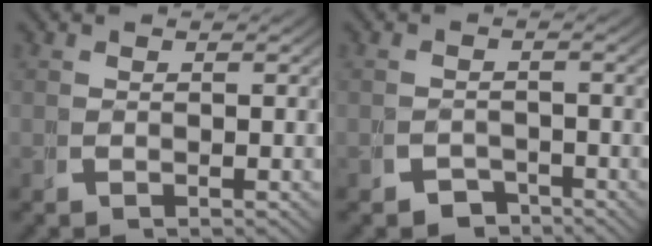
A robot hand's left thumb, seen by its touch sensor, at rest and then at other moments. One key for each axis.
{"total": 2.4, "fx": -2.2, "fy": 0.9, "fz": -0.1, "tx": 0.017, "ty": -0.012, "tz": -0.039}